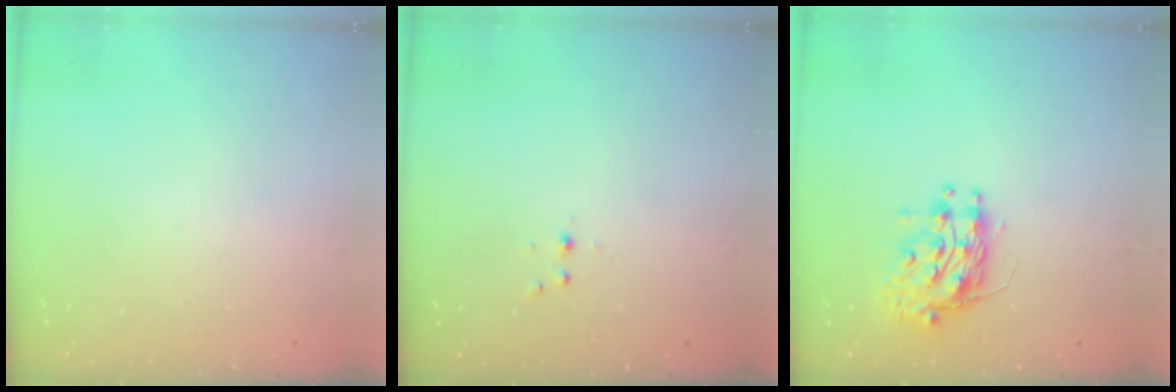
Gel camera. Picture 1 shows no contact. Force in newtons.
{"total": 3.0, "press": 2.6, "slide": 1.5}
{"total": 10.4, "press": 10.4, "slide": 0.9}